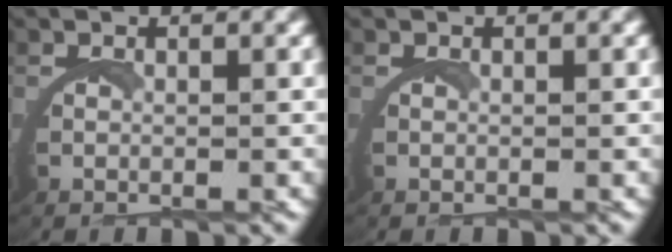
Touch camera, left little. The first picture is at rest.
{"total": 0.0}